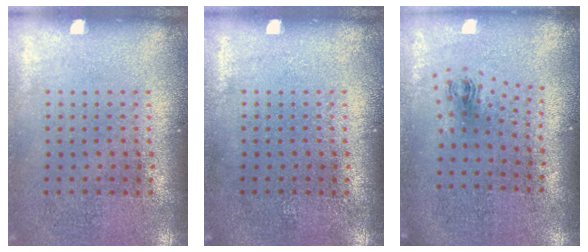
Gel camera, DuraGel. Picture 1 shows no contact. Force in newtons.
{"total": 0.0}
{"total": 1.0, "press": 0.5, "slide": 0.9}